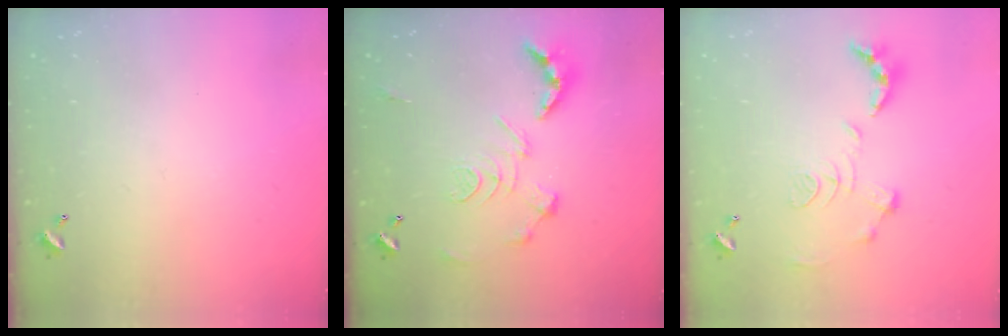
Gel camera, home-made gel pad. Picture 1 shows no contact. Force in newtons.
{"total": 2.9, "press": 2.3, "slide": 1.7}
{"total": 1.2, "press": 0.4, "slide": 1.1}